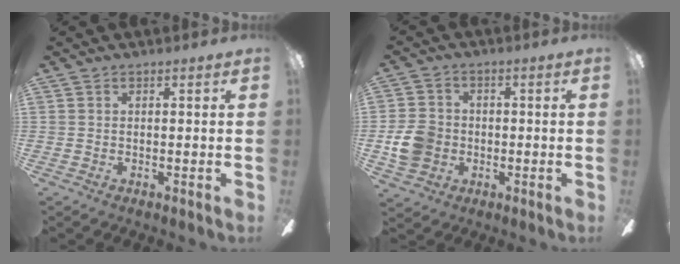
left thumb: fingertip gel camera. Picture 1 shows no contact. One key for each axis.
{"total": 8.3, "fx": -1.0, "fy": 7.2, "fz": 3.9, "tx": -0.082, "ty": 0.015, "tz": -0.018}